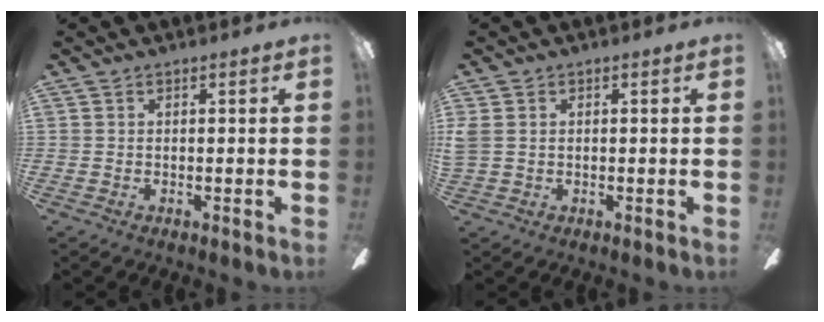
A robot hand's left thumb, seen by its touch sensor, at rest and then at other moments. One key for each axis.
{"total": 2.2, "fx": 0.3, "fy": 1.6, "fz": 1.4, "tx": -0.044, "ty": -0.001, "tz": 0.001}